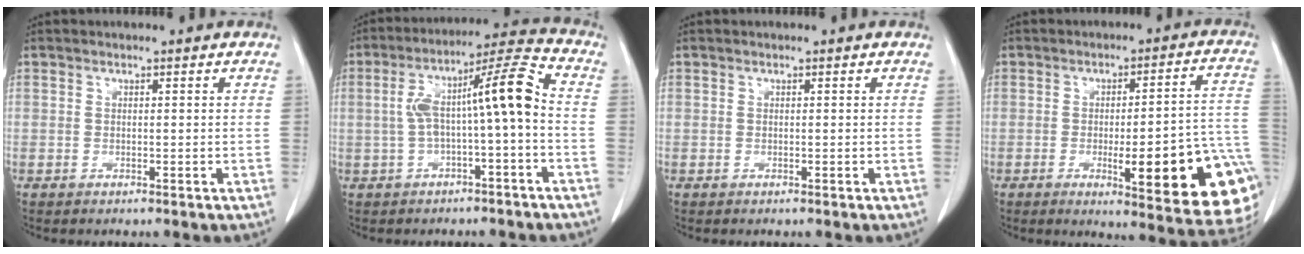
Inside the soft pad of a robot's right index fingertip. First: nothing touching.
{"total": 10.7, "force": [-0.6, 0.7, 10.6], "torque": [-0.182, 0.043, -0.012]}
{"total": 0.0}
{"total": 19.9, "force": [-6.1, 3.1, 18.8], "torque": [-0.139, 0.011, -0.063]}